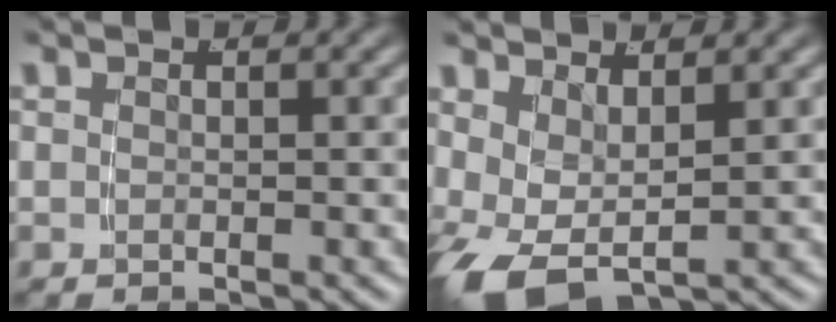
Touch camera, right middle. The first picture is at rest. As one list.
[{"total": 6.5, "force": [-1.8, 4.8, 4.0], "torque": [-0.121, -0.033, -0.020]}]